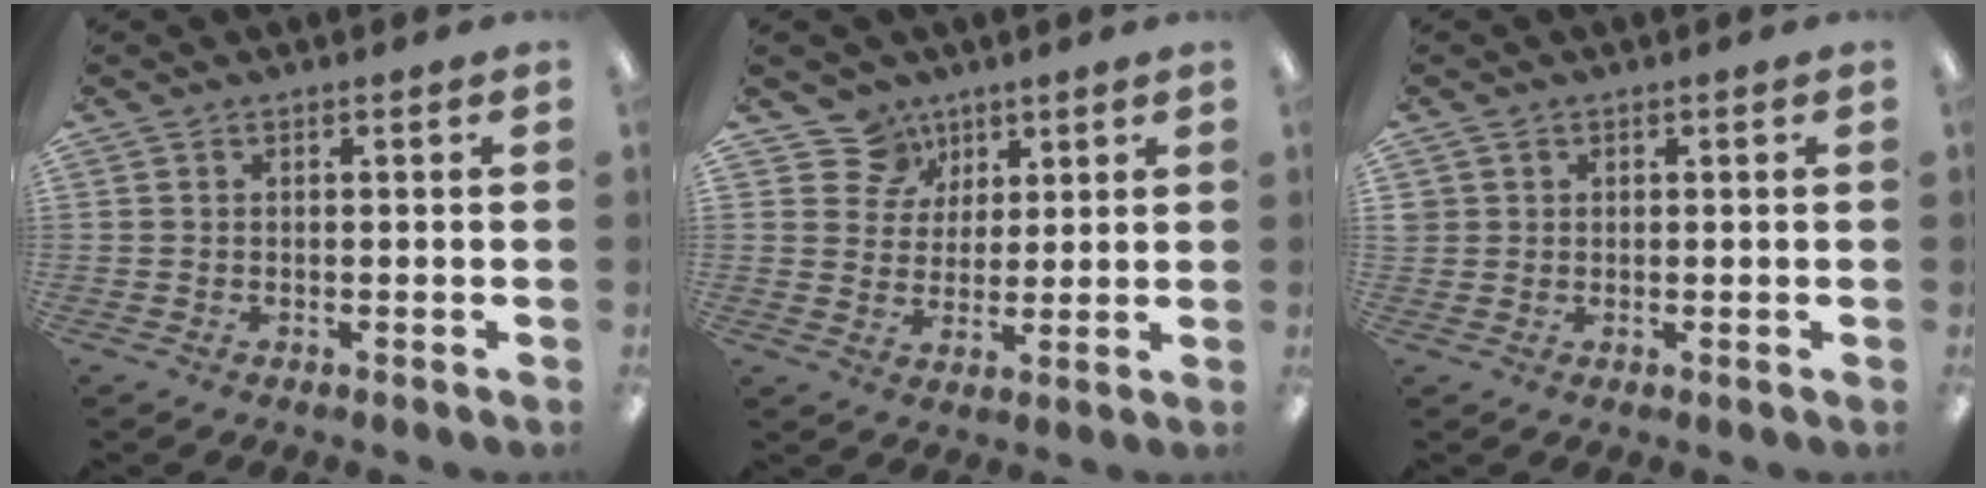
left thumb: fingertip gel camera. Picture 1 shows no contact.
{"total": 8.1, "force": [5.0, 6.4, 0.4], "torque": [-0.015, -0.033, 0.094]}
{"total": 1.8, "force": [0.6, 1.8, 0.1], "torque": [-0.004, 0.003, 0.010]}